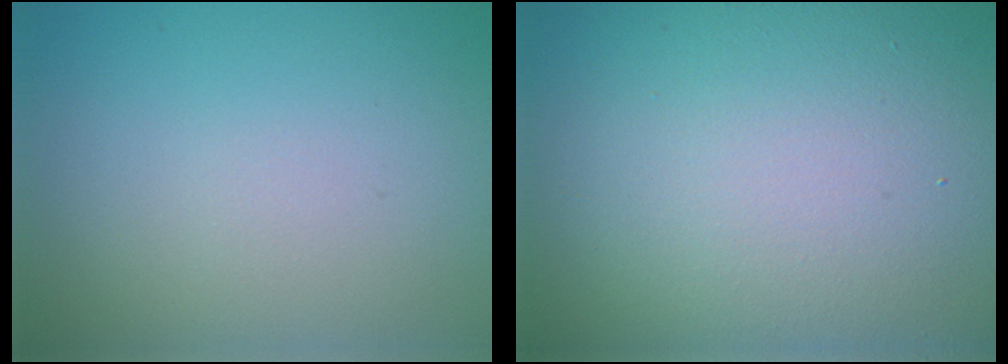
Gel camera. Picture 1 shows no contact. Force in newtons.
{"total": 28.1, "press": 28.1, "slide": 0.8}